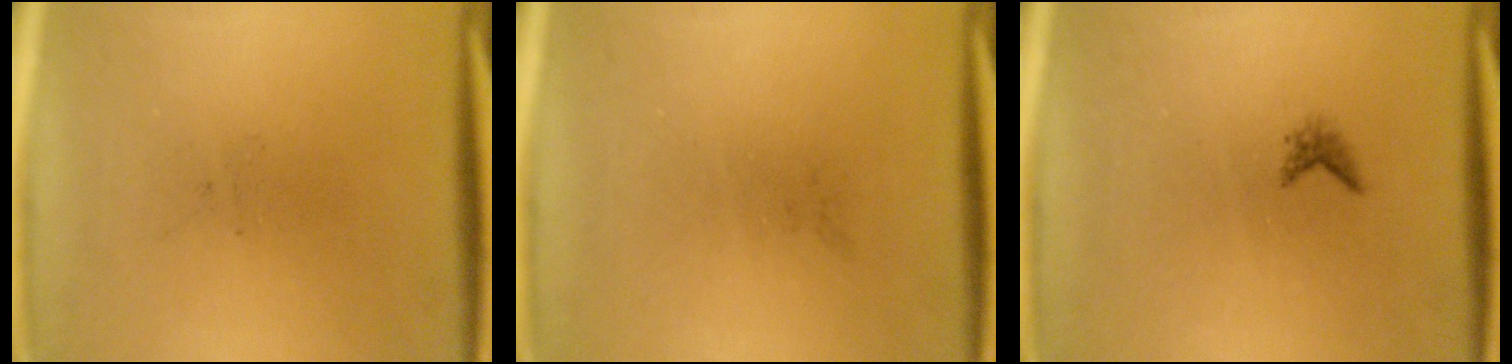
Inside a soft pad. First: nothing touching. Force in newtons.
{"total": 0.0}
{"total": 0.9}